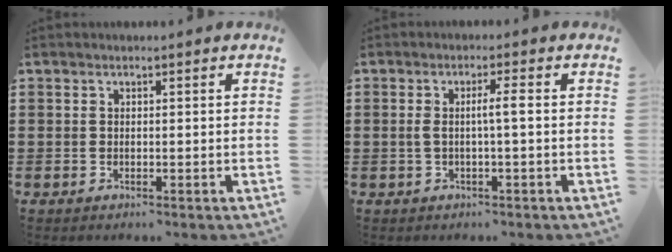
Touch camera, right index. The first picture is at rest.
{"total": 3.0, "force": [-0.2, 0.0, 3.0], "torque": [-0.056, -0.001, -0.007]}